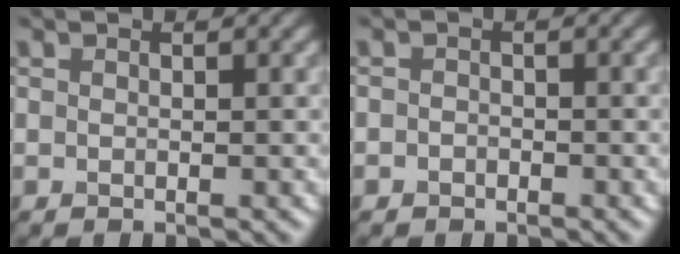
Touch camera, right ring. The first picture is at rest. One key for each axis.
{"total": 0.9, "fx": -0.5, "fy": 0.7, "fz": 0.1, "tx": 0.003, "ty": -0.002, "tz": -0.009}